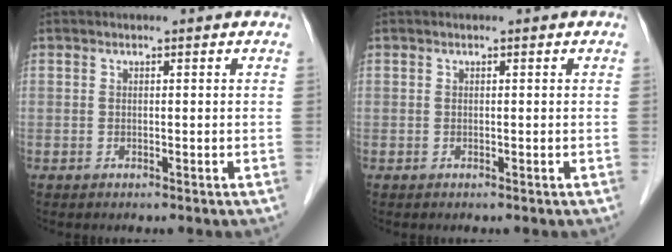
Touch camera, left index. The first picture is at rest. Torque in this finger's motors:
{"motor_torque": [0.09, 0.08, 0.00, 0.00]}